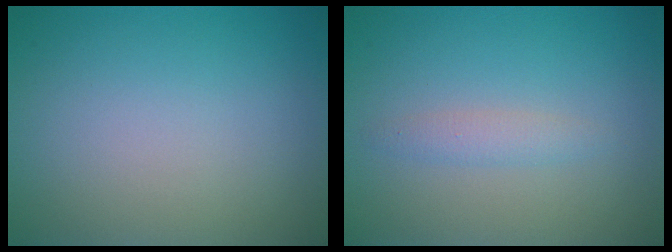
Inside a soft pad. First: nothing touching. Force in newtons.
{"total": 1.4, "press": 1.4, "slide": 0.0}